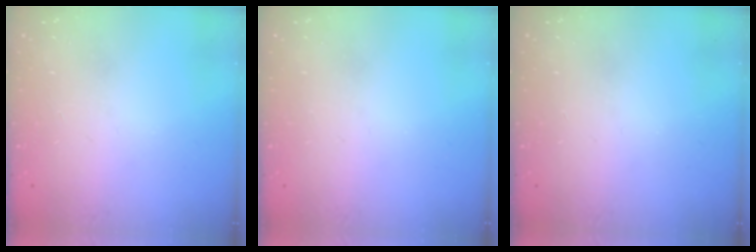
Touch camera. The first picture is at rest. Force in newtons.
{"total": 0.0}
{"total": 0.0}